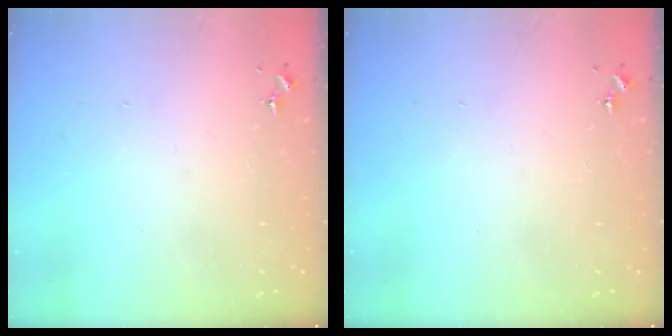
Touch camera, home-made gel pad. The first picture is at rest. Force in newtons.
{"total": 0.0}